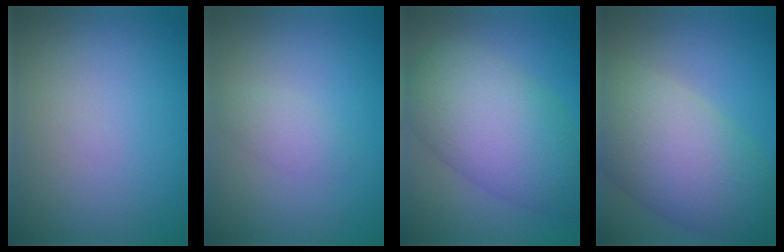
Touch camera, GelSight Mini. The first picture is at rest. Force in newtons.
{"total": 1.5, "press": 1.5, "slide": 0.0}
{"total": 9.0, "press": 9.0, "slide": 0.2}
{"total": 9.9, "press": 9.9, "slide": 0.7}